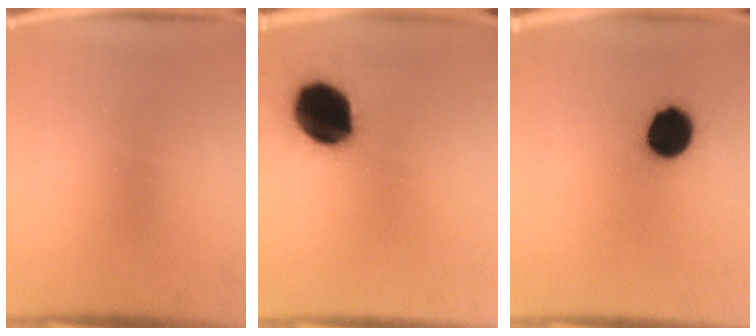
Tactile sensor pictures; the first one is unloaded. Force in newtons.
{"total": 18.2}
{"total": 11.9}